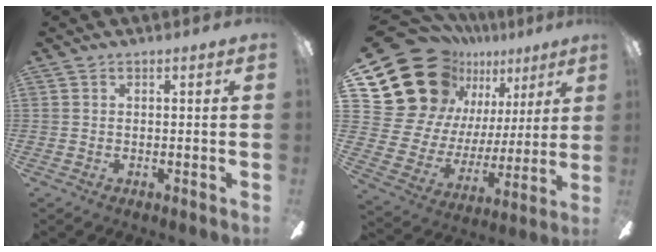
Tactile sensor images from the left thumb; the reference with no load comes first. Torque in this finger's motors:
{"motor_torque": [2.09, 2.09, 1.38, -1.39, 0.11]}